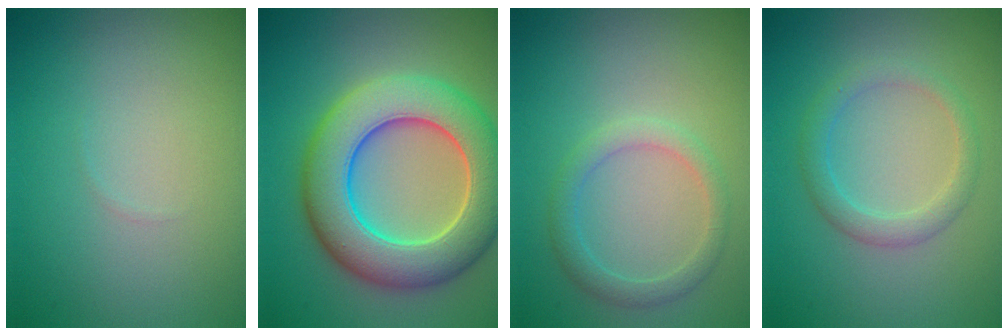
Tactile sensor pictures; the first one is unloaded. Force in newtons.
{"total": 10.1, "press": 10.0, "slide": 0.7}
{"total": 2.2, "press": 2.2, "slide": 0.1}
{"total": 2.3, "press": 2.3, "slide": 0.1}